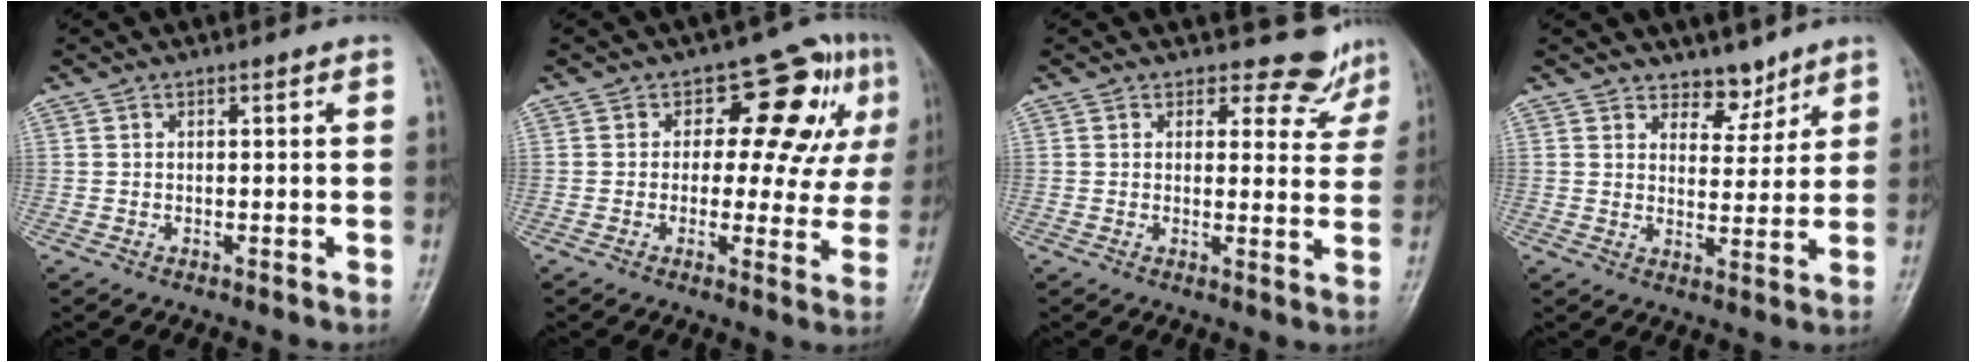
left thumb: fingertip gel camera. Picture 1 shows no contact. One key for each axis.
{"total": 13.1, "fx": 3.9, "fy": 7.8, "fz": 9.8, "tx": -0.059, "ty": 0.006, "tz": 0.041}
{"total": 6.3, "fx": 5.7, "fy": 2.6, "fz": -0.4, "tx": 0.037, "ty": -0.046, "tz": 0.053}
{"total": 4.7, "fx": 3.9, "fy": 2.5, "fz": 0.9, "tx": 0.014, "ty": -0.032, "tz": 0.064}